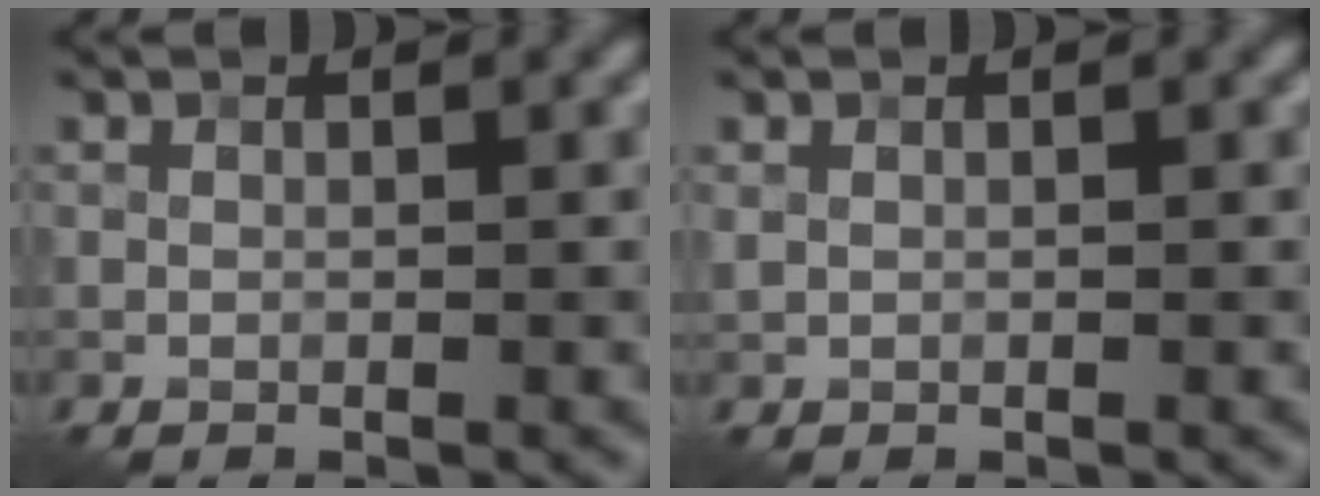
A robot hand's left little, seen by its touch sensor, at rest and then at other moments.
{"total": 0.0}